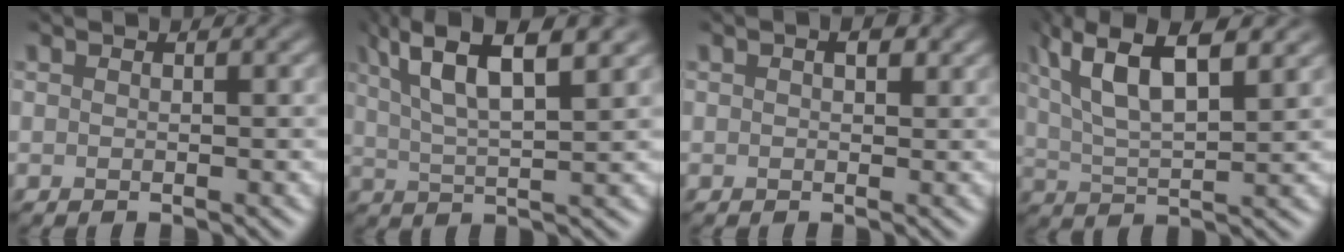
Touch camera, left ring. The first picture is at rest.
{"total": 7.8, "force": [4.5, 1.8, 6.1], "torque": [-0.113, 0.016, 0.082]}
{"total": 1.5, "force": [0.6, 0.7, 1.2], "torque": [-0.017, 0.003, 0.008]}
{"total": 8.7, "force": [4.5, 3.1, 6.8], "torque": [-0.118, 0.021, 0.072]}